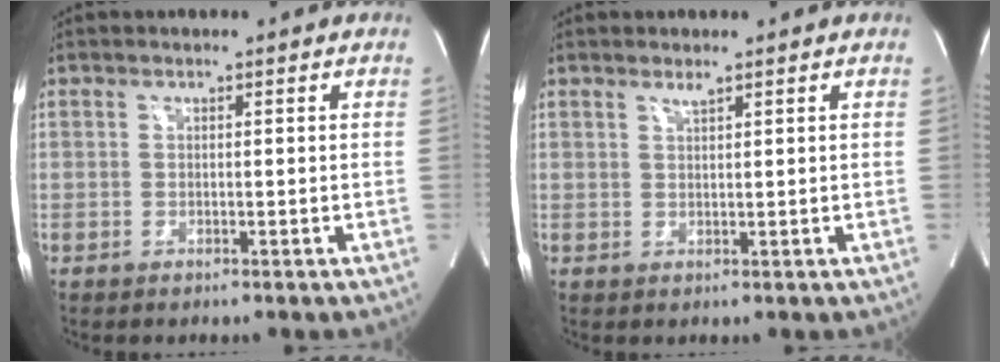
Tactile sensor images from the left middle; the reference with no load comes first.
{"total": 1.1, "force": [0.9, -0.1, 0.6], "torque": [-0.015, -0.006, 0.019]}